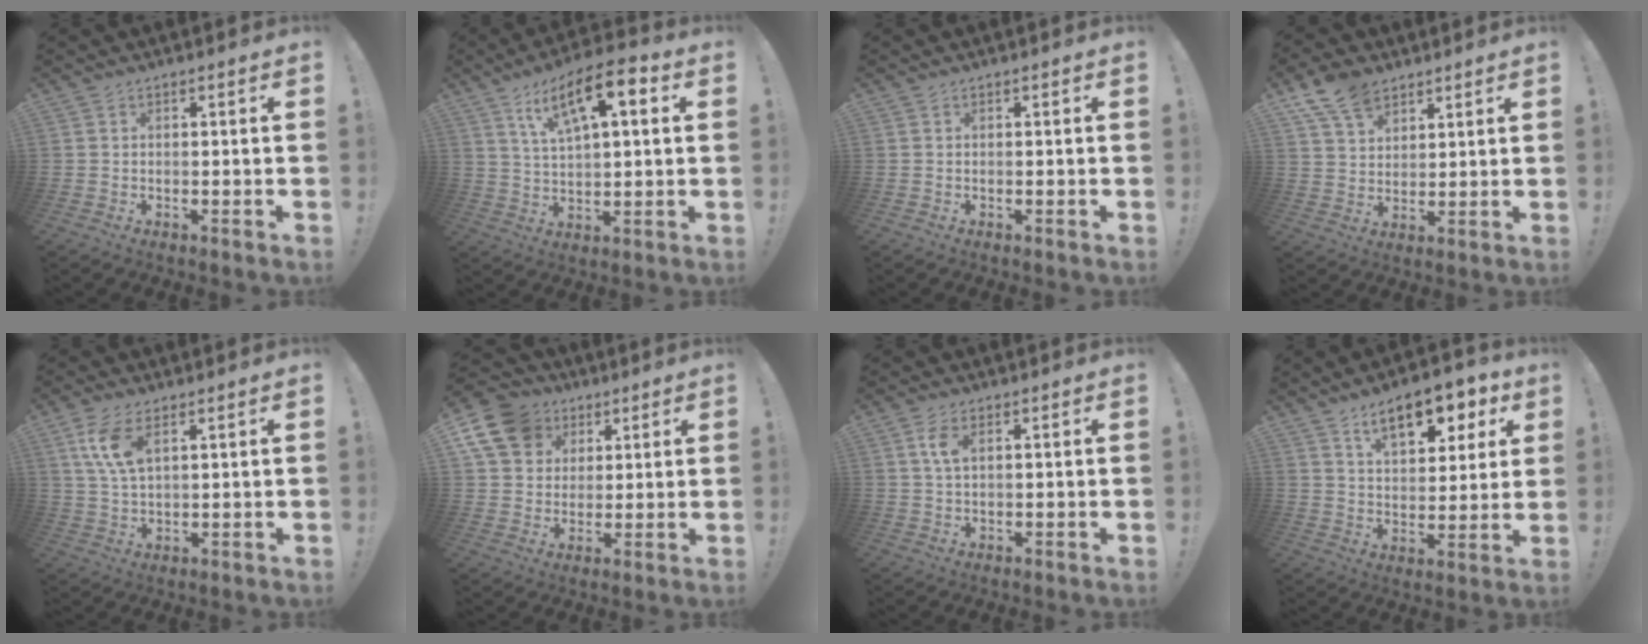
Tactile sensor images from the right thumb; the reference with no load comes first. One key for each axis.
{"total": 13.9, "fx": 6.4, "fy": 5.2, "fz": 11.2, "tx": -0.178, "ty": -0.018, "tz": 0.106}
{"total": 0.0}
{"total": 10.7, "fx": 7.3, "fy": 6.5, "fz": 4.5, "tx": -0.080, "ty": -0.034, "tz": 0.142}
{"total": 8.8, "fx": 3.9, "fy": 4.0, "fz": 6.8, "tx": -0.132, "ty": -0.012, "tz": 0.069}
{"total": 14.8, "fx": 6.2, "fy": 11.8, "fz": 6.6, "tx": -0.107, "ty": -0.031, "tz": 0.123}
{"total": 4.2, "fx": 1.3, "fy": 2.0, "fz": 3.4, "tx": -0.055, "ty": -0.002, "tz": 0.020}
{"total": 14.0, "fx": 8.0, "fy": 6.7, "fz": 9.4, "tx": -0.128, "ty": -0.042, "tz": 0.134}